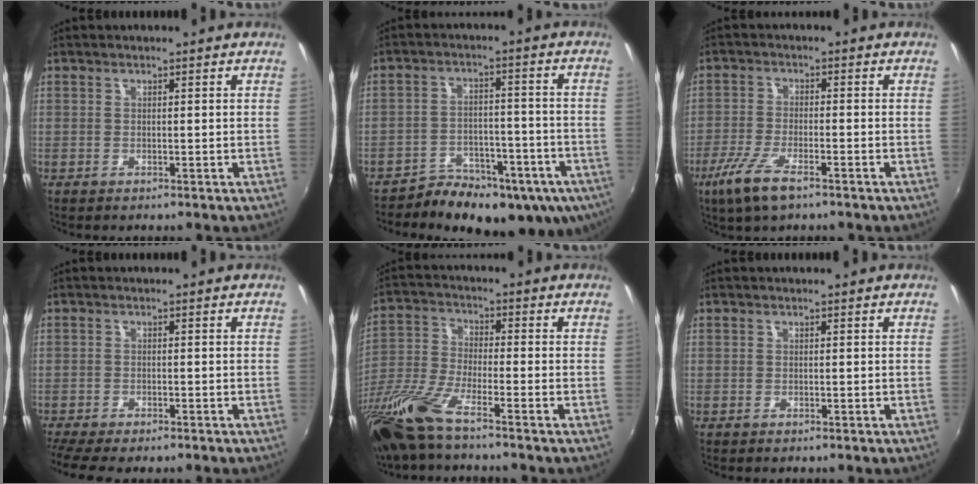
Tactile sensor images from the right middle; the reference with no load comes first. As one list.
[{"total": 16.8, "force": [-11.4, 8.6, 9.0], "torque": [-0.152, -0.015, -0.150]}, {"total": 7.8, "force": [-5.0, 1.9, 5.6], "torque": [-0.135, -0.019, -0.096]}, {"total": 4.9, "force": [-4.2, 0.6, 2.4], "torque": [-0.059, -0.032, -0.075]}, {"total": 13.9, "force": [-10.1, 2.0, 9.3], "torque": [-0.210, -0.037, -0.203]}, {"total": 0.0}]